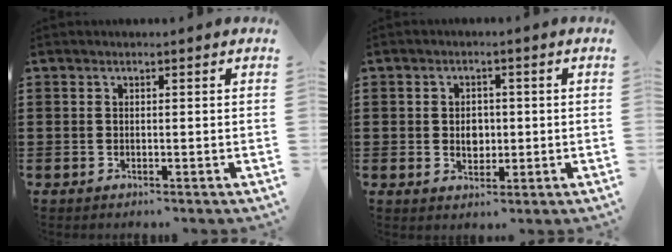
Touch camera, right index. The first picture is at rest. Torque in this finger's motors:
{"motor_torque": [2.14, 0.00, 0.12, 0.00]}